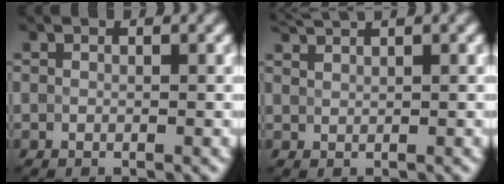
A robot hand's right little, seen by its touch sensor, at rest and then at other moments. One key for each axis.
{"total": 2.2, "fx": 2.0, "fy": 0.2, "fz": 0.8, "tx": -0.012, "ty": 0.007, "tz": 0.039}